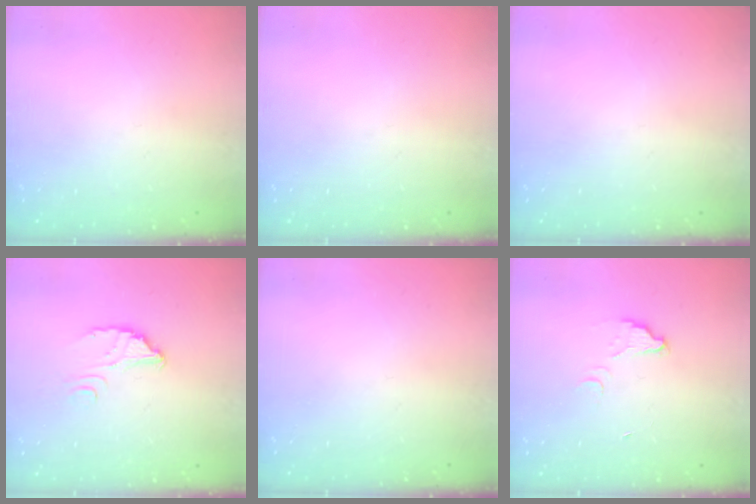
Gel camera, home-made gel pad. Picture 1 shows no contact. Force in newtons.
{"total": 0.0}
{"total": 0.0}
{"total": 2.9, "press": 2.9, "slide": 0.3}
{"total": 0.0}
{"total": 3.7, "press": 3.7, "slide": 0.3}